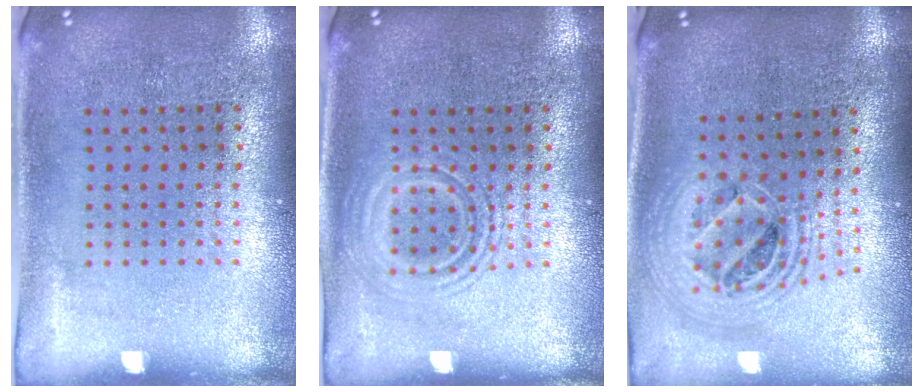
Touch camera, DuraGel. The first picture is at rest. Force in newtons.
{"total": 2.6, "press": 2.6, "slide": 0.4}
{"total": 2.2, "press": 1.7, "slide": 1.4}